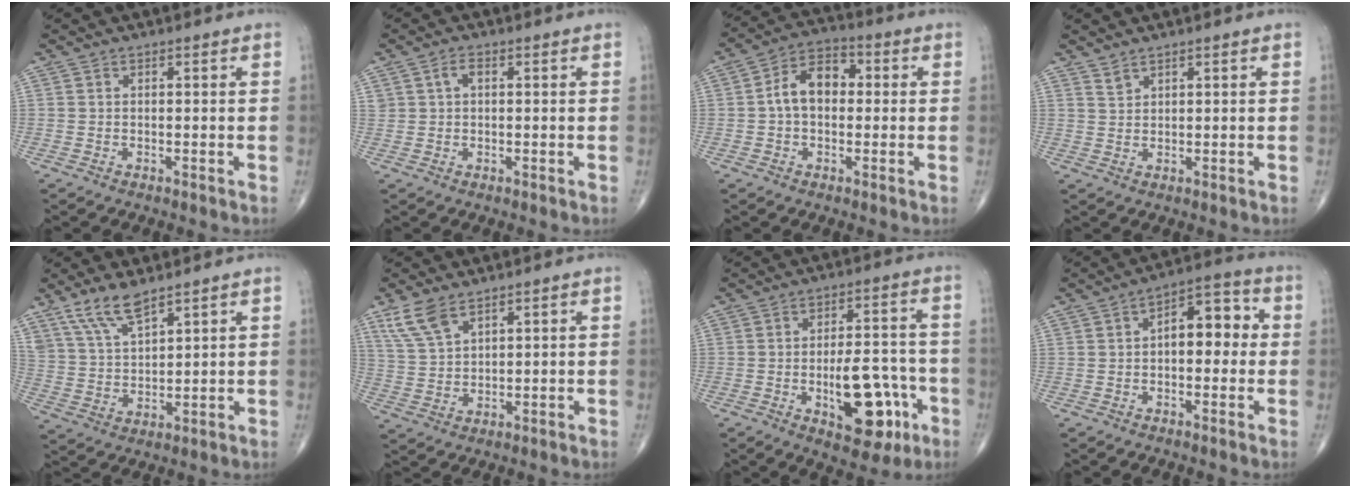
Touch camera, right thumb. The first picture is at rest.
{"total": 2.3, "force": [0.7, 1.5, 1.6], "torque": [-0.026, 0.007, 0.015]}
{"total": 8.7, "force": [0.4, 5.8, 6.4], "torque": [-0.096, 0.029, -0.004]}
{"total": 2.3, "force": [2.1, 0.6, 0.9], "torque": [-0.016, -0.012, 0.046]}
{"total": 8.6, "force": [6.4, 2.6, 5.1], "torque": [-0.098, -0.028, 0.137]}
{"total": 6.8, "force": [4.5, 3.0, 4.1], "torque": [-0.082, -0.012, 0.098]}
{"total": 14.0, "force": [-4.9, 6.7, 11.3], "torque": [-0.128, 0.029, -0.063]}
{"total": 9.2, "force": [0.6, 5.1, 7.6], "torque": [-0.076, 0.029, -0.001]}